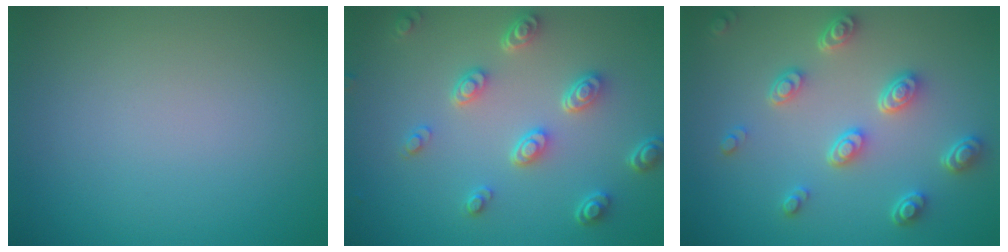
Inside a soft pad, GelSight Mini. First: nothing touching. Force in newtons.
{"total": 4.4, "press": 3.4, "slide": 2.9}
{"total": 4.5, "press": 3.4, "slide": 2.9}